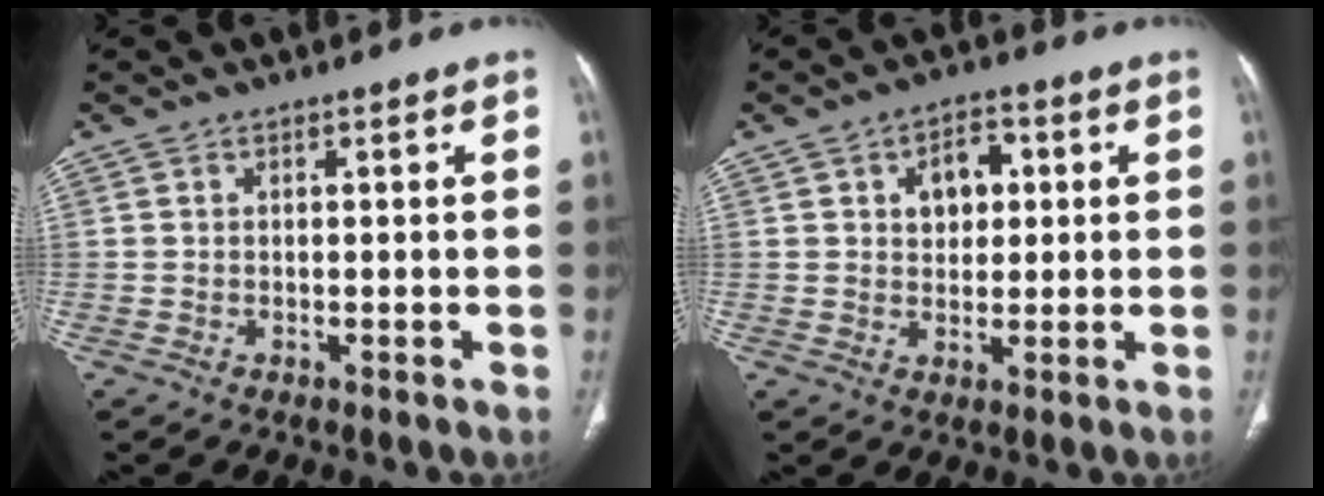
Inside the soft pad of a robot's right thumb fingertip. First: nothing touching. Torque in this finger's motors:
{"motor_torque": [-0.52, 0.57, 0.20, 0.39, 0.03]}